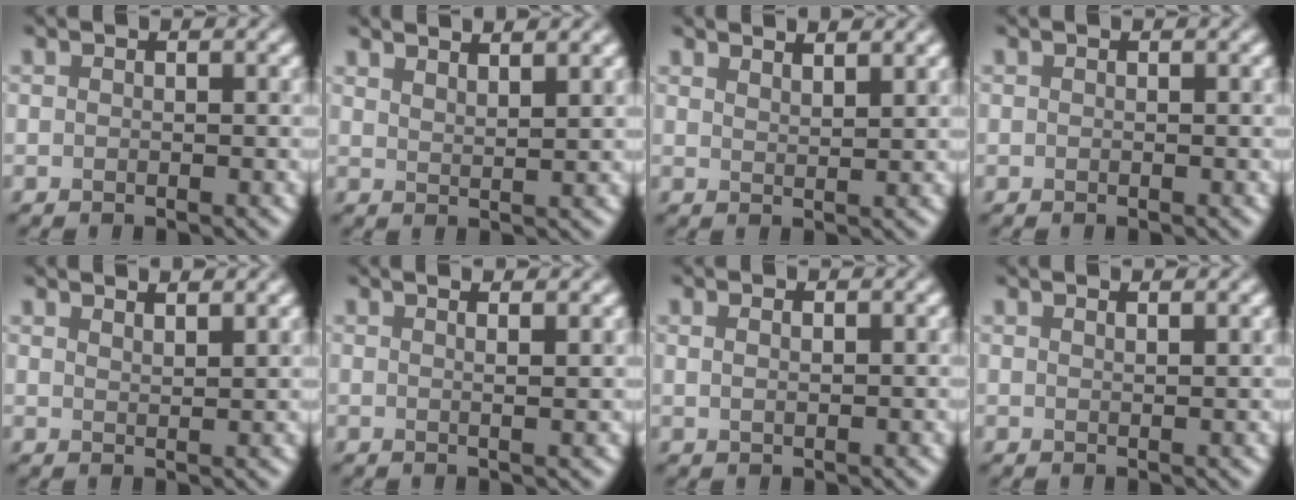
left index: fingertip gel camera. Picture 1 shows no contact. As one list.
[{"total": 3.0, "force": [2.5, 0.6, 1.4], "torque": [-0.001, 0.014, 0.028]}, {"total": 2.5, "force": [2.2, 0.6, 1.0], "torque": [-0.003, 0.009, 0.027]}, {"total": 0.0}, {"total": 2.0, "force": [1.8, 0.5, 0.8], "torque": [-0.002, 0.006, 0.021]}, {"total": 3.3, "force": [1.8, 1.4, 2.5], "torque": [-0.012, 0.017, -0.011]}, {"total": 0.9, "force": [0.4, 0.3, 0.7], "torque": [-0.015, -0.001, 0.010]}, {"total": 1.2, "force": [0.9, 0.4, 0.7], "torque": [0.000, 0.001, 0.008]}]